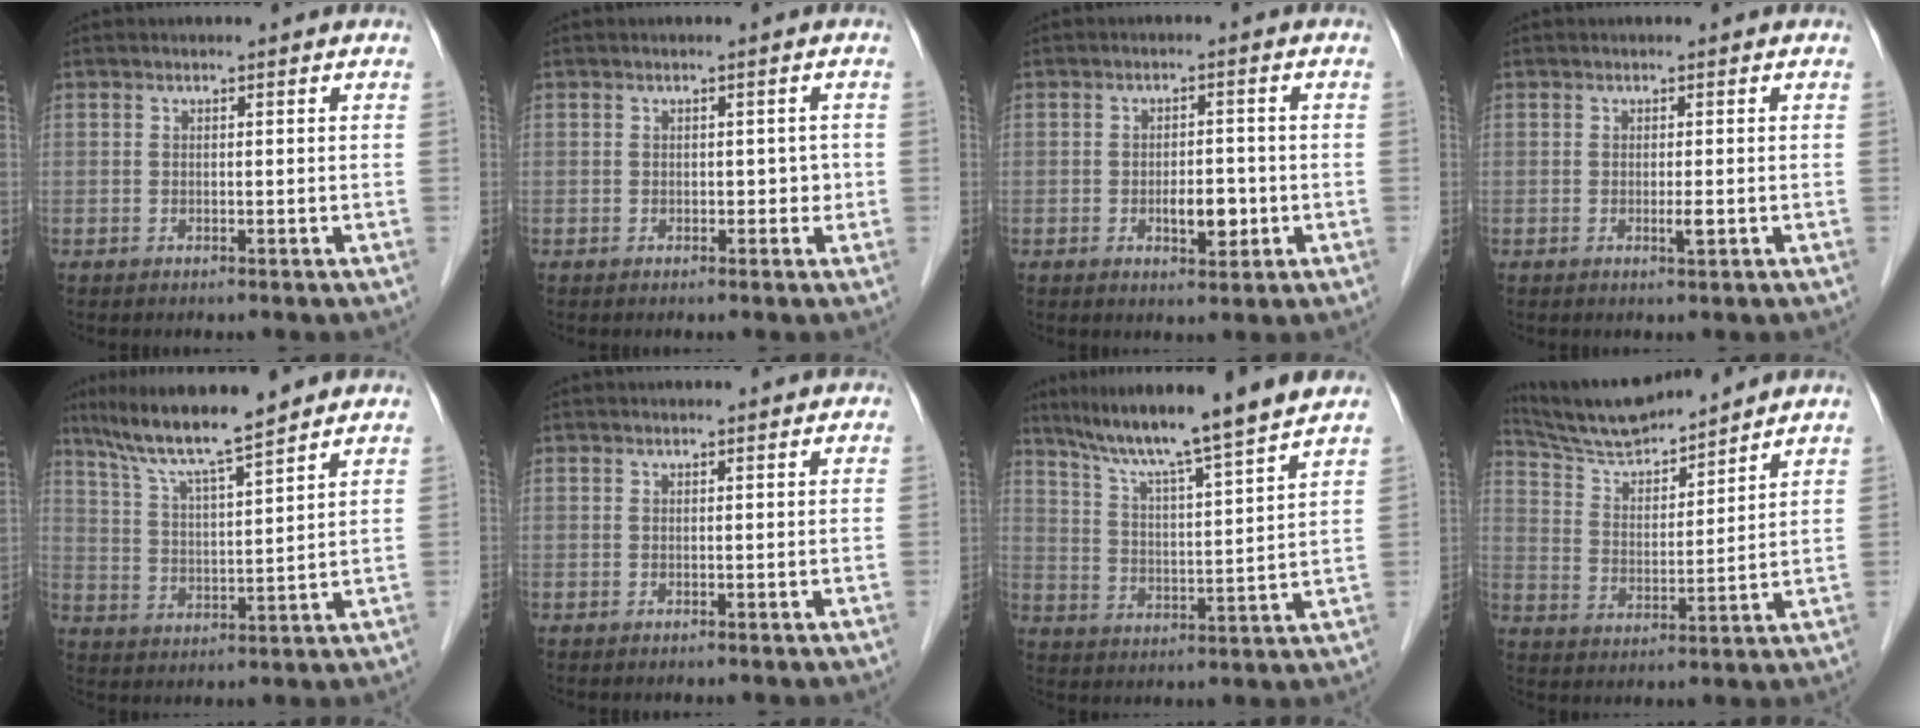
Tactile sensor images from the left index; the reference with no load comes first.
{"total": 1.4, "force": [-0.1, 1.1, 0.9], "torque": [-0.005, 0.006, -0.002]}
{"total": 3.9, "force": [-1.1, 1.8, 3.3], "torque": [-0.051, 0.001, -0.012]}
{"total": 0.9, "force": [-0.1, 0.1, 0.9], "torque": [-0.018, -0.003, -0.002]}
{"total": 10.8, "force": [9.1, -0.2, 5.9], "torque": [-0.108, 0.016, 0.164]}
{"total": 0.0}
{"total": 13.6, "force": [11.7, -1.6, 6.7], "torque": [-0.113, 0.005, 0.186]}
{"total": 11.2, "force": [10.8, 0.8, 3.1], "torque": [-0.069, 0.017, 0.205]}